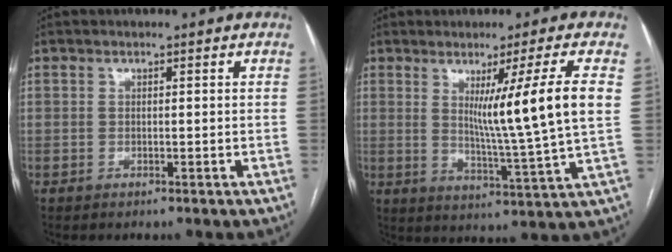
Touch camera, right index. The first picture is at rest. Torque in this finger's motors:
{"motor_torque": [1.22, 0.92, 0.34, 0.16]}